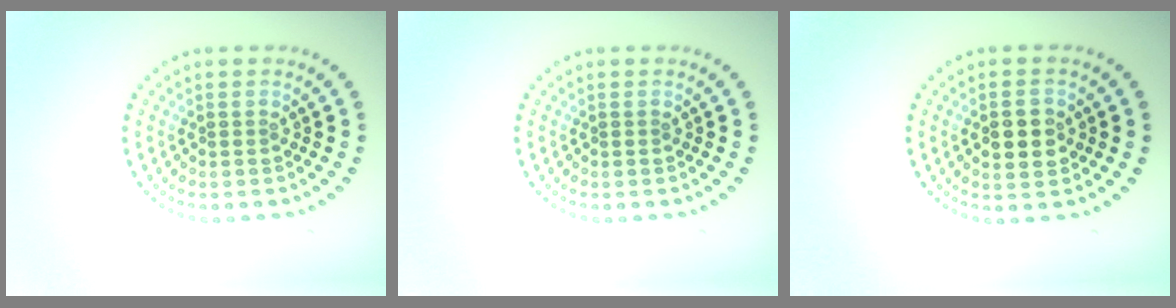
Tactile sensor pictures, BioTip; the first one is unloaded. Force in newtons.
{"total": 0.0}
{"total": 2.9, "press": 2.9, "slide": 0.2}